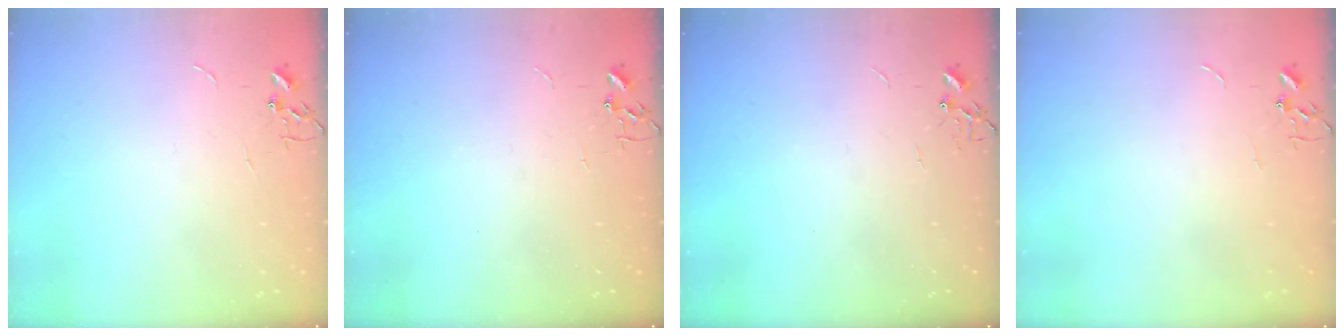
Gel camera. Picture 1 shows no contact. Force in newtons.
{"total": 0.0}
{"total": 0.0}
{"total": 0.0}